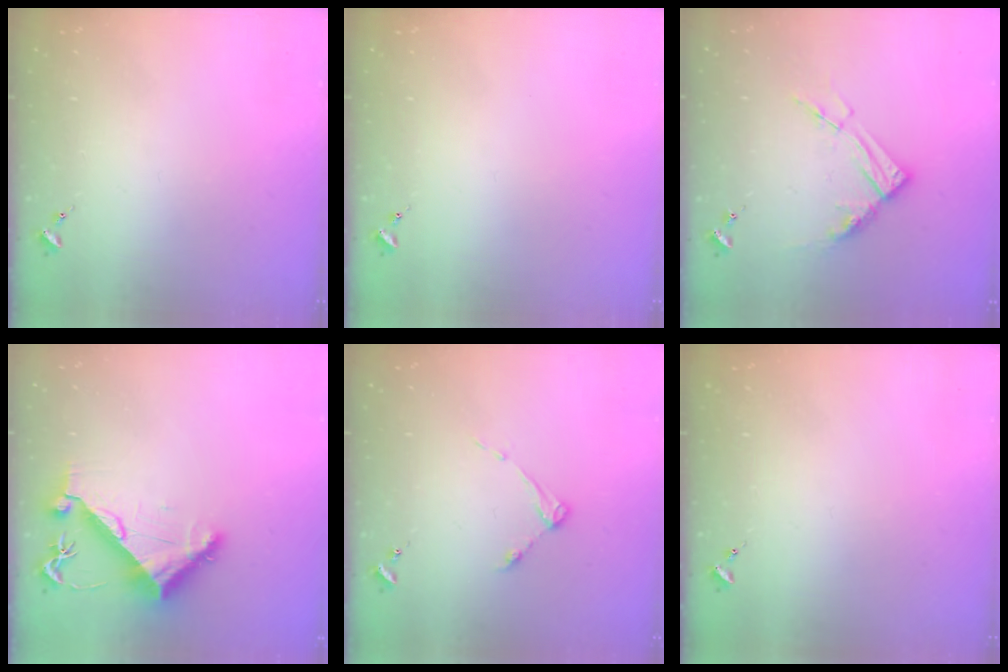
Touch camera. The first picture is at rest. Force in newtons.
{"total": 0.0}
{"total": 10.3, "press": 10.2, "slide": 1.0}
{"total": 8.5, "press": 8.4, "slide": 1.4}
{"total": 4.3, "press": 4.3, "slide": 0.6}
{"total": 0.0}